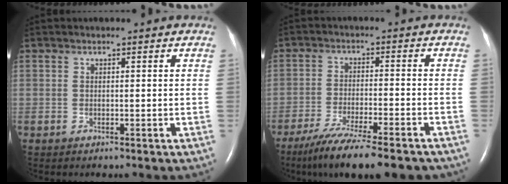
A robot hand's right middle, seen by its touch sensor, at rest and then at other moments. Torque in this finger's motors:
{"motor_torque": [0.88, -0.83, 0.22, 0.08]}